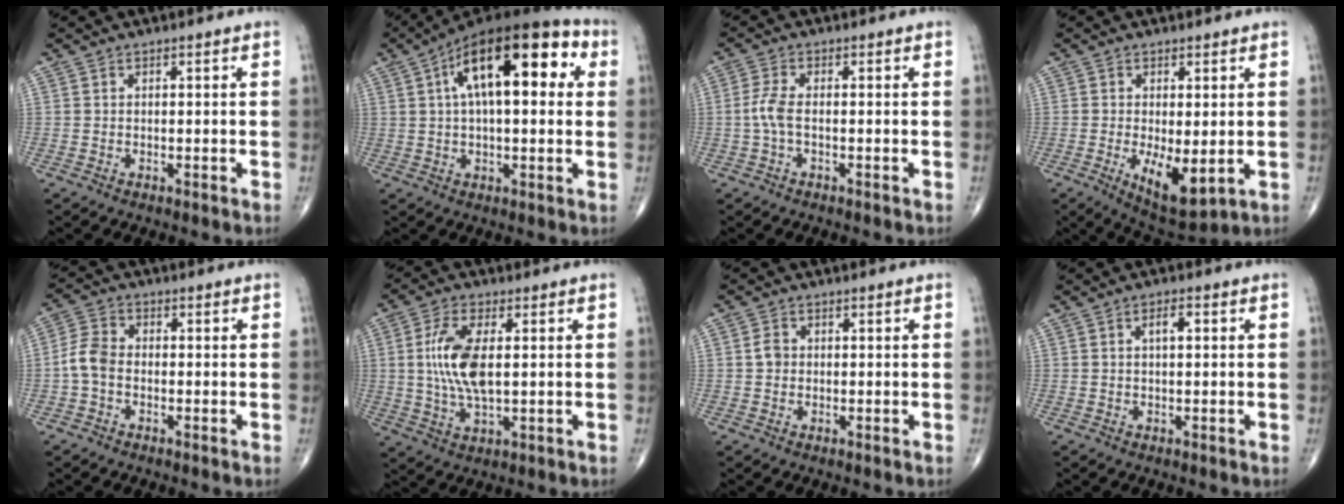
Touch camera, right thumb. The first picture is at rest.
{"total": 20.5, "force": [5.7, 8.8, 17.6], "torque": [-0.263, 0.028, 0.080]}
{"total": 3.5, "force": [-0.6, 1.3, 3.2], "torque": [-0.083, 0.001, -0.017]}
{"total": 8.9, "force": [-1.6, 3.6, 8.0], "torque": [-0.122, -0.025, -0.014]}
{"total": 5.1, "force": [-1.2, 3.6, 3.5], "torque": [-0.070, 0.015, -0.034]}
{"total": 10.6, "force": [1.1, 4.5, 9.5], "torque": [-0.202, -0.007, 0.024]}
{"total": 2.1, "force": [0.1, 1.8, 1.1], "torque": [-0.014, 0.004, -0.001]}
{"total": 2.5, "force": [0.6, 0.9, 2.2], "torque": [-0.038, 0.002, 0.008]}